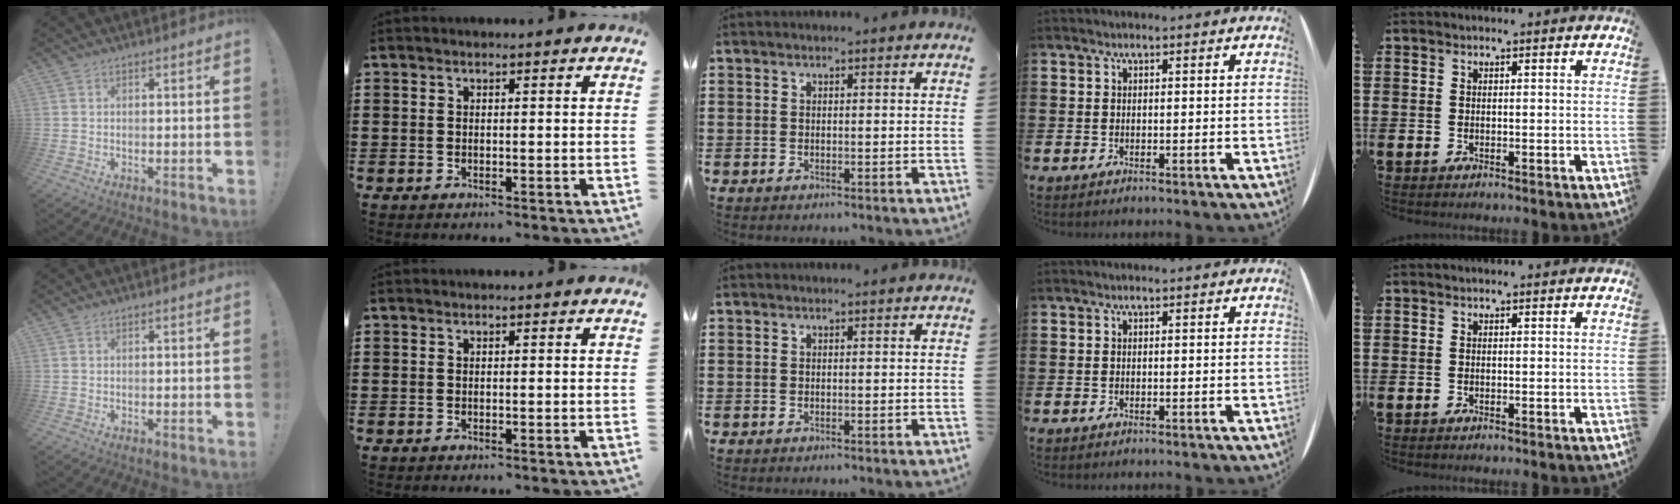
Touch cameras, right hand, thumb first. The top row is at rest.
{}